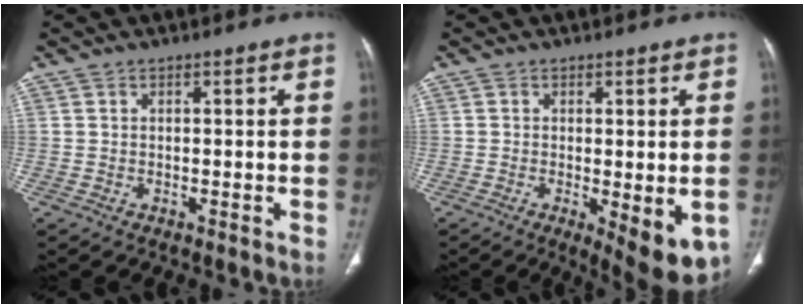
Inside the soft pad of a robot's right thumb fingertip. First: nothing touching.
{"total": 9.5, "force": [-3.3, 3.4, 8.3], "torque": [-0.101, -0.019, -0.040]}